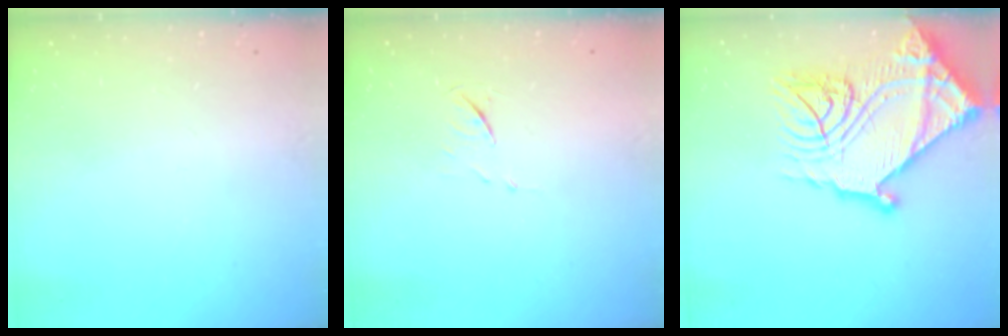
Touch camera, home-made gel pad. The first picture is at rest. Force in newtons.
{"total": 5.8, "press": 5.8, "slide": 0.5}
{"total": 28.8, "press": 28.7, "slide": 2.7}